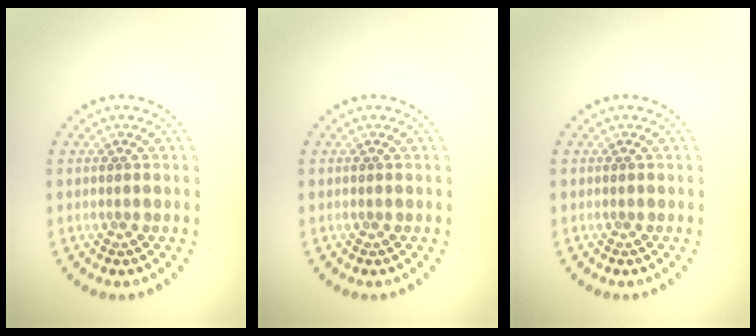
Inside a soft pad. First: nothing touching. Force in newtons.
{"total": 0.0}
{"total": 0.0}